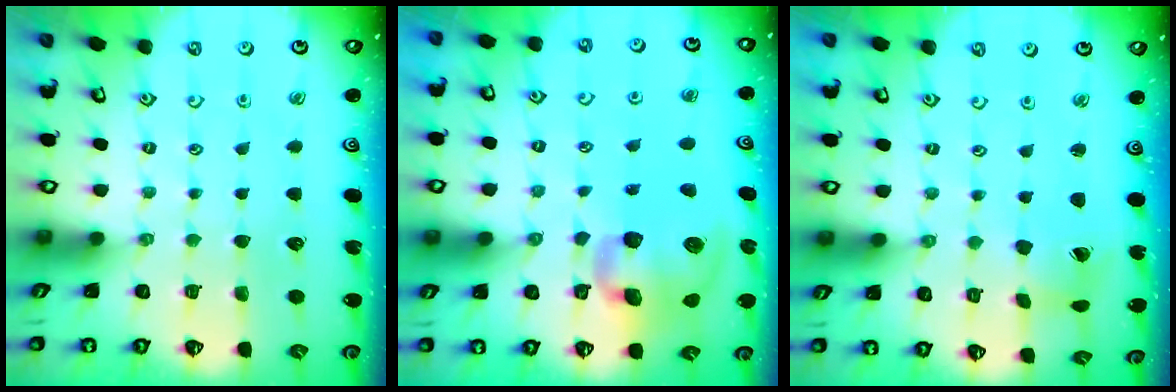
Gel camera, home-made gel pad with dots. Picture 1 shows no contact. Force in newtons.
{"total": 14.3, "press": 14.1, "slide": 2.1}
{"total": 3.7, "press": 3.7, "slide": 0.5}